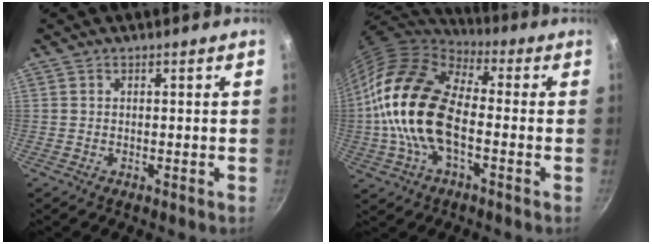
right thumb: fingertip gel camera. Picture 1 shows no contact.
{"total": 19.0, "force": [-2.0, 10.7, 15.6], "torque": [-0.275, 0.025, -0.050]}